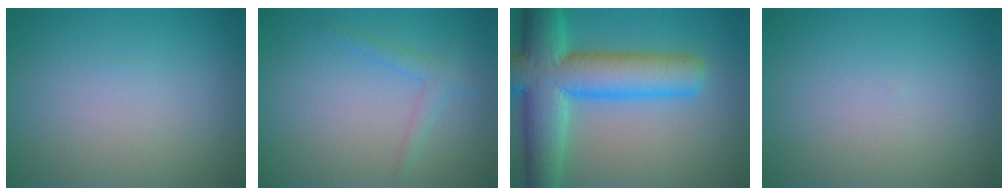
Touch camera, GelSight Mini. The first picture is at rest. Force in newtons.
{"total": 1.5, "press": 1.5, "slide": 0.0}
{"total": 11.3, "press": 11.3, "slide": 0.7}
{"total": 0.0}